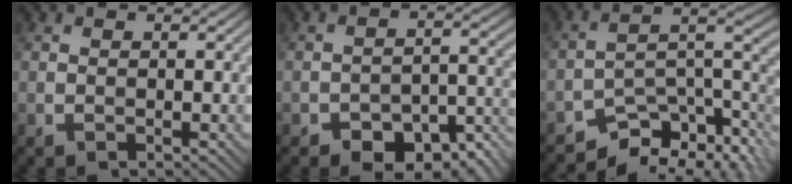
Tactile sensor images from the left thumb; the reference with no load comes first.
{"total": 9.5, "force": [-7.0, 4.6, 4.6], "torque": [-0.059, 0.000, -0.102]}
{"total": 10.4, "force": [-7.5, 4.4, 5.7], "torque": [-0.076, -0.007, -0.127]}